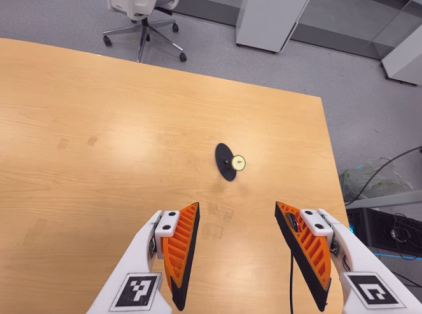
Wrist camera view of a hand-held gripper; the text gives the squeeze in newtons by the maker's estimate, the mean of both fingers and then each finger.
{"total": 0.0}